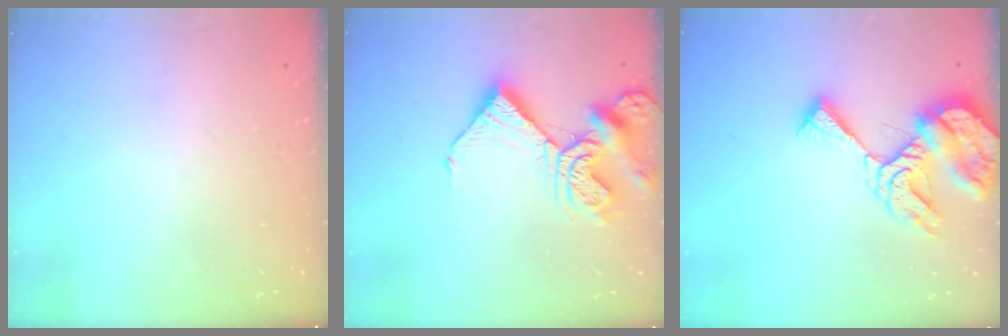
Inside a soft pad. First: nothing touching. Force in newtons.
{"total": 13.0, "press": 12.9, "slide": 1.7}
{"total": 12.1, "press": 12.0, "slide": 1.4}